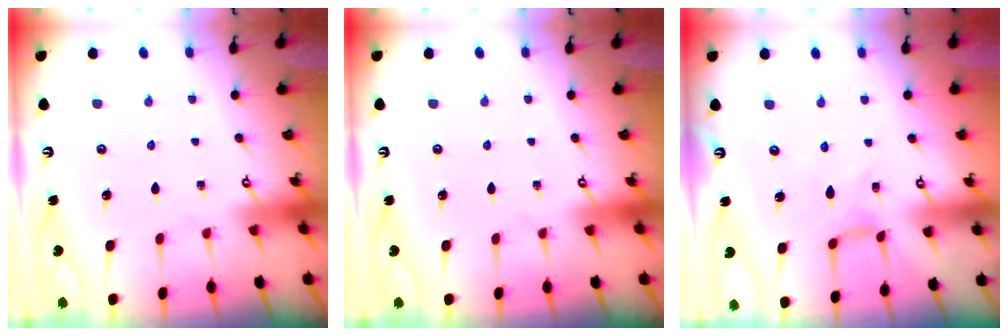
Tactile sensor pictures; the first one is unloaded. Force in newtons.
{"total": 0.0}
{"total": 1.3, "press": 1.3, "slide": 0.3}